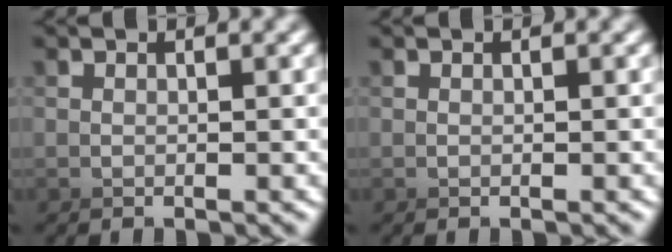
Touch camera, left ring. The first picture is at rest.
{"total": 0.0}